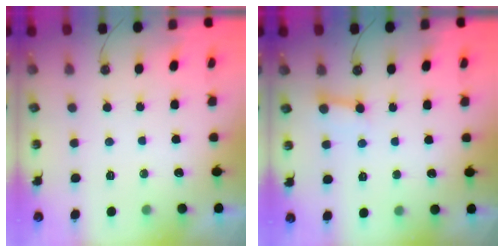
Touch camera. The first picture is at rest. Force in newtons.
{"total": 4.3, "press": 4.3, "slide": 0.3}